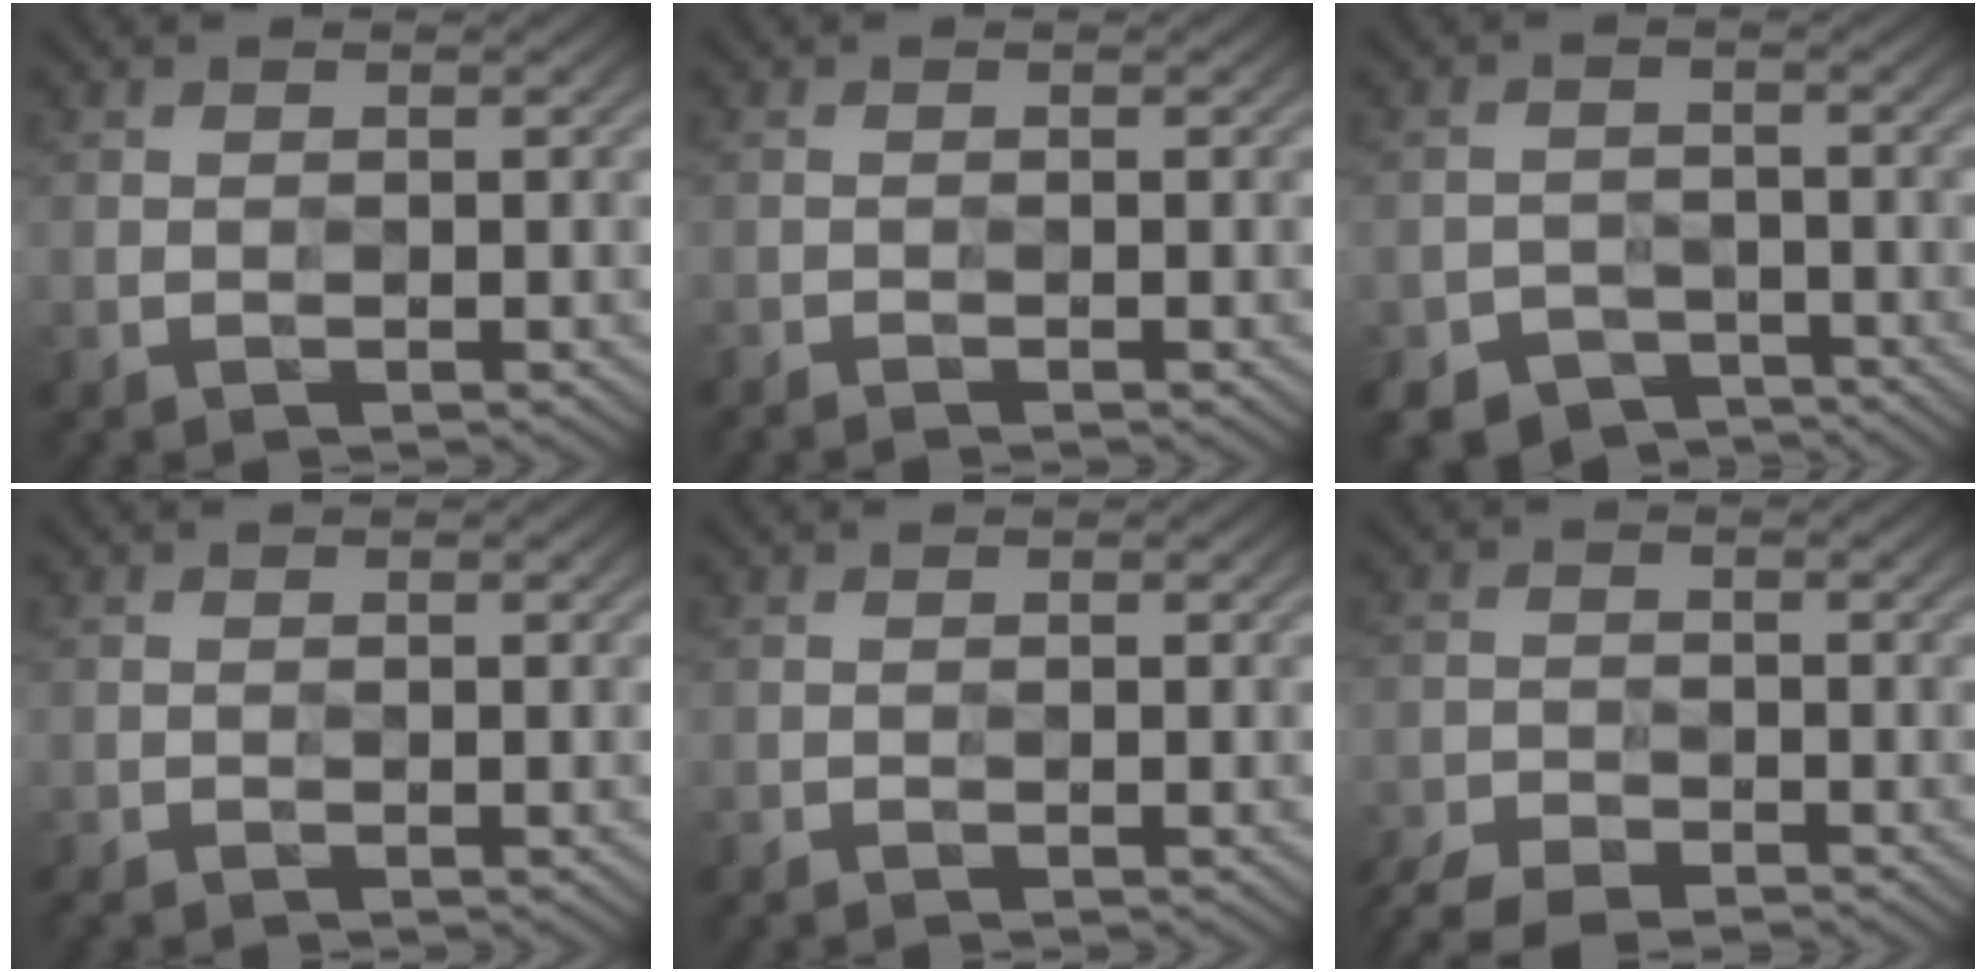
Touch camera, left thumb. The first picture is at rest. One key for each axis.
{"total": 1.1, "fx": -0.9, "fy": -0.2, "fz": 0.6, "tx": -0.012, "ty": -0.002, "tz": -0.017}
{"total": 2.5, "fx": -1.9, "fy": 1.0, "fz": -1.1, "tx": 0.020, "ty": 0.000, "tz": -0.041}
{"total": 0.9, "fx": -0.7, "fy": 0.0, "fz": 0.5, "tx": -0.014, "ty": -0.003, "tz": -0.014}
{"total": 0.5, "fx": -0.4, "fy": -0.2, "fz": 0.2, "tx": -0.005, "ty": -0.001, "tz": -0.010}
{"total": 6.1, "fx": -5.1, "fy": 2.2, "fz": 2.5, "tx": -0.060, "ty": -0.020, "tz": -0.096}